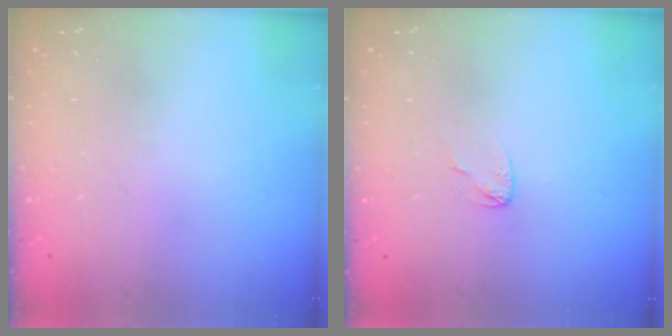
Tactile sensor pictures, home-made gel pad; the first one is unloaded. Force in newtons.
{"total": 3.6, "press": 3.6, "slide": 0.2}